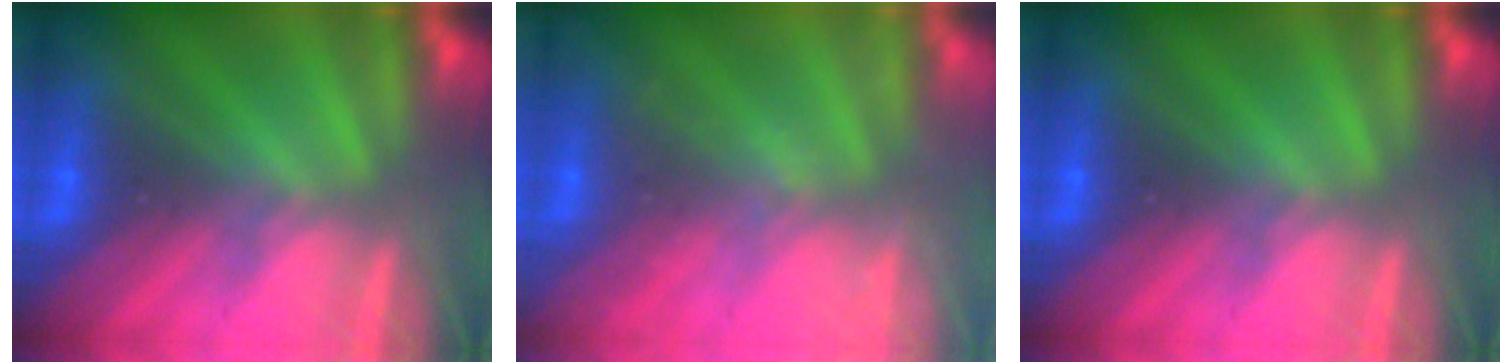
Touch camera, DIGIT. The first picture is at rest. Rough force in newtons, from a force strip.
{"total": 2.1}
{"total": 0.0}